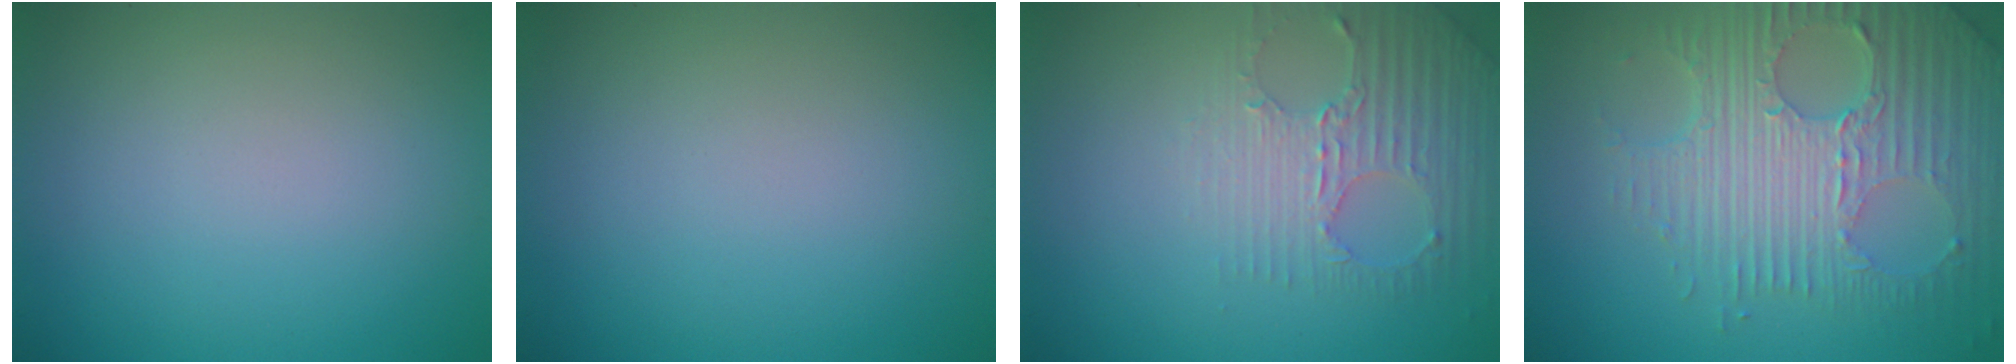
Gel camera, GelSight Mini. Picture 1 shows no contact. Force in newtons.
{"total": 0.0}
{"total": 2.9, "press": 2.7, "slide": 1.1}
{"total": 8.0, "press": 5.6, "slide": 5.8}